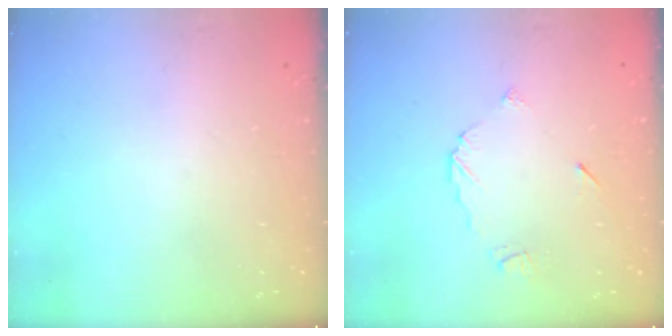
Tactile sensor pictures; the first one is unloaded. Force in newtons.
{"total": 4.8, "press": 4.8, "slide": 0.1}